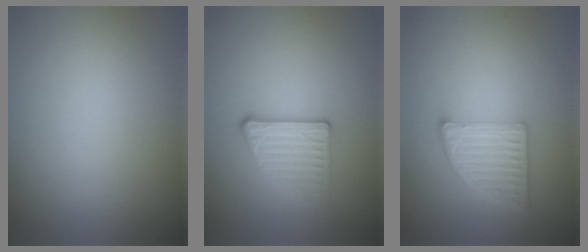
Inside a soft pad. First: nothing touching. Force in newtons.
{"total": 3.0, "press": 2.3, "slide": 1.9}
{"total": 4.7, "press": 3.3, "slide": 3.3}